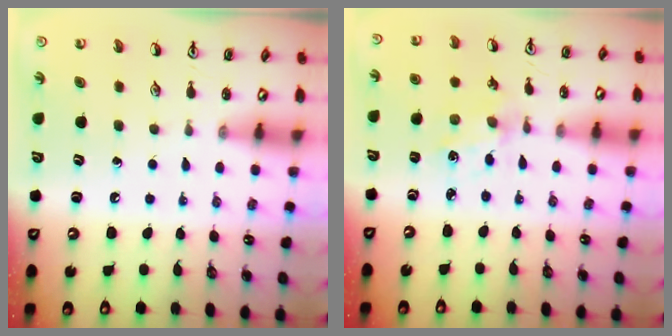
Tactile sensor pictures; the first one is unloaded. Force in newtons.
{"total": 1.7, "press": 1.6, "slide": 0.3}